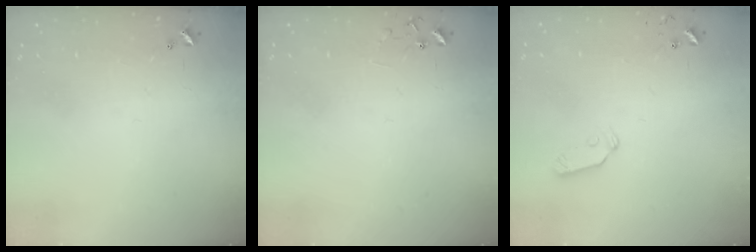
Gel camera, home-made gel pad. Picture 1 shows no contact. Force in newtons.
{"total": 6.4, "press": 6.4, "slide": 0.4}
{"total": 5.6, "press": 5.6, "slide": 0.3}